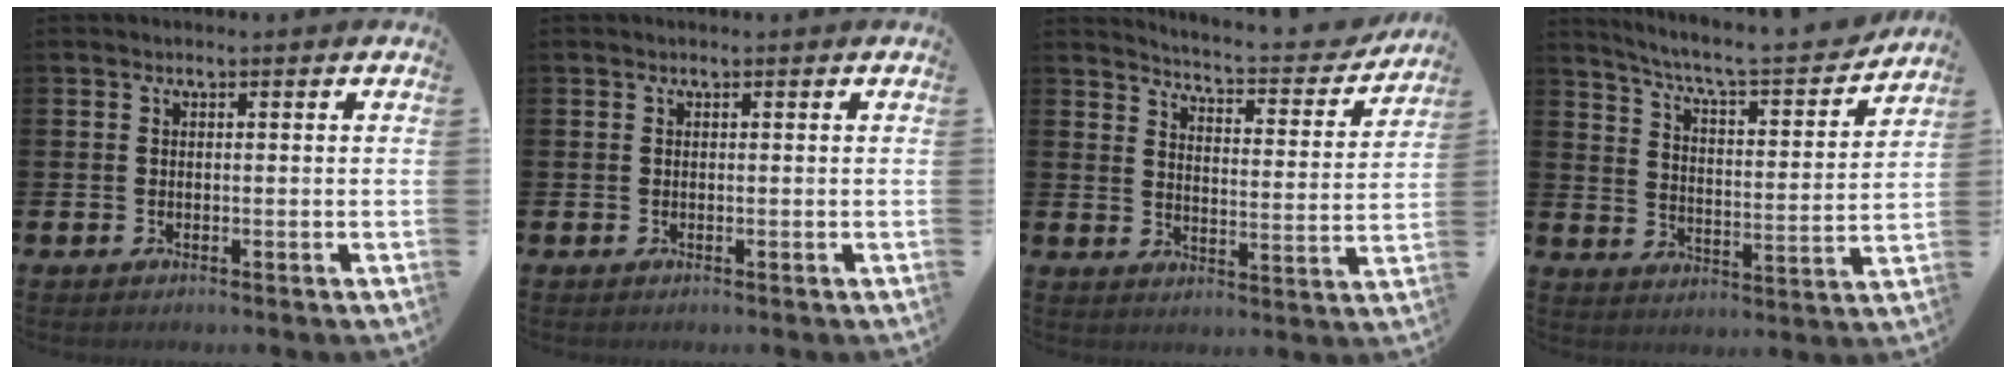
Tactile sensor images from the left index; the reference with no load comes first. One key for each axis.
{"total": 0.0}
{"total": 4.8, "fx": 4.7, "fy": 0.2, "fz": 0.9, "tx": -0.035, "ty": -0.044, "tz": 0.072}
{"total": 7.0, "fx": 6.3, "fy": 0.7, "fz": 2.9, "tx": -0.078, "ty": -0.051, "tz": 0.100}